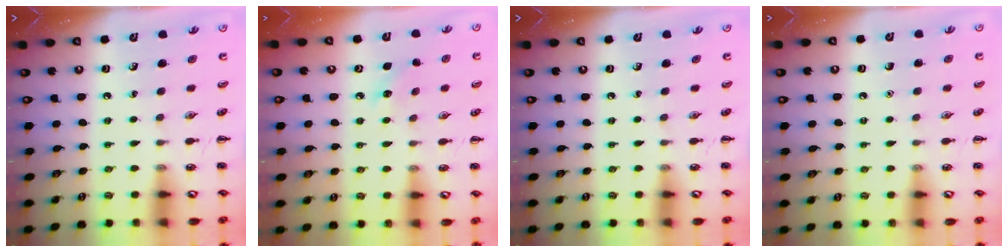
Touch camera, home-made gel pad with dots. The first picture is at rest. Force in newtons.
{"total": 5.8, "press": 5.6, "slide": 1.4}
{"total": 0.0}
{"total": 1.6, "press": 1.6, "slide": 0.1}